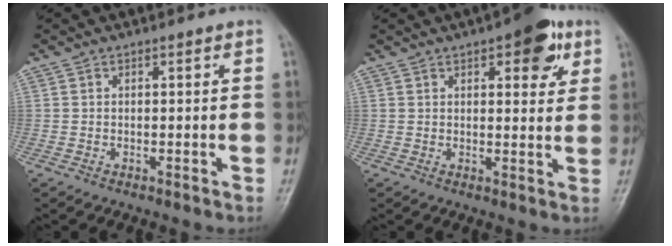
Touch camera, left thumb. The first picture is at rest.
{"total": 8.9, "force": [4.3, 3.8, 6.8], "torque": [-0.059, -0.012, 0.050]}